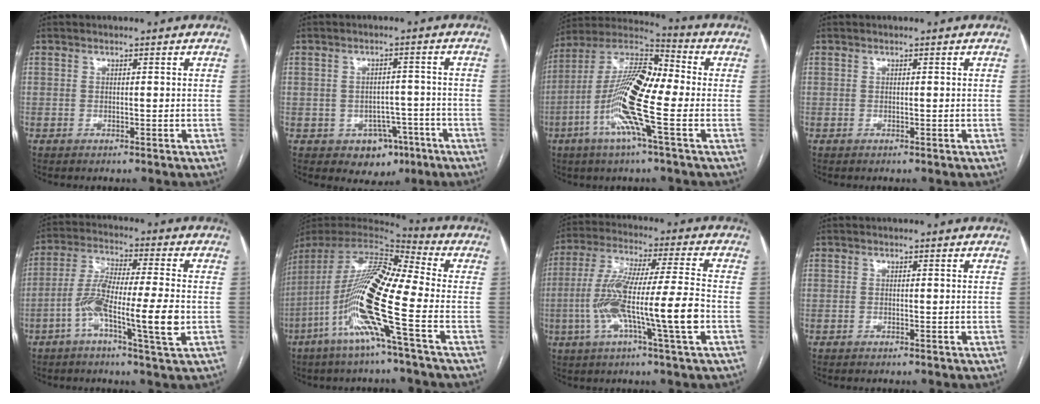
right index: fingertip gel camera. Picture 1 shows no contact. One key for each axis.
{"total": 6.0, "fx": -2.9, "fy": 4.9, "fz": 1.9, "tx": -0.009, "ty": 0.017, "tz": -0.027}
{"total": 16.1, "fx": -3.6, "fy": 2.2, "fz": 15.5, "tx": -0.307, "ty": 0.004, "tz": -0.078}
{"total": 0.0}
{"total": 12.0, "fx": -3.4, "fy": 0.5, "fz": 11.5, "tx": -0.220, "ty": 0.001, "tz": -0.067}
{"total": 18.9, "fx": -6.2, "fy": 0.6, "fz": 17.8, "tx": -0.367, "ty": -0.018, "tz": -0.132}
{"total": 15.6, "fx": -3.8, "fy": 0.1, "fz": 15.2, "tx": -0.290, "ty": 0.003, "tz": -0.073}
{"total": 0.0}